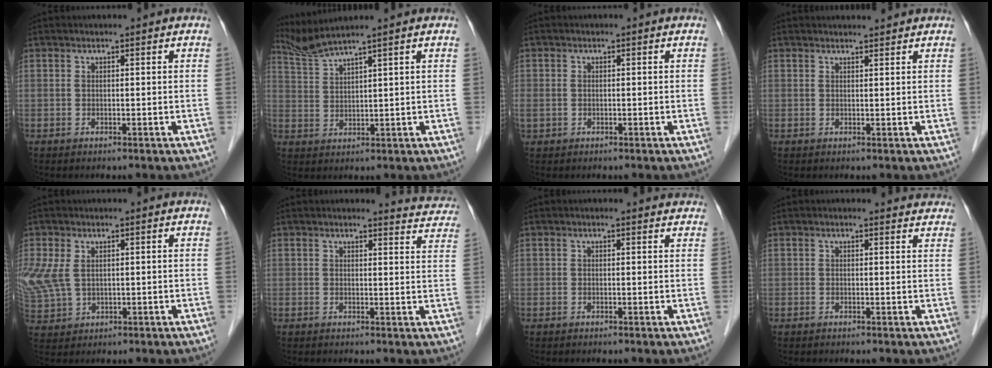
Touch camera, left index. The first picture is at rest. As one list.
[{"total": 4.4, "force": [3.8, -1.8, 1.4], "torque": [-0.044, -0.001, 0.090]}, {"total": 1.4, "force": [-0.3, 1.1, 0.8], "torque": [-0.033, 0.006, 0.000]}, {"total": 1.9, "force": [1.9, 0.0, 0.2], "torque": [-0.009, 0.007, 0.032]}, {"total": 10.9, "force": [2.1, 7.8, 7.4], "torque": [-0.220, 0.007, 0.057]}, {"total": 5.9, "force": [5.8, 0.8, -0.2], "torque": [0.012, -0.027, 0.042]}, {"total": 1.7, "force": [1.6, 0.5, 0.3], "torque": [-0.012, 0.002, 0.008]}, {"total": 3.2, "force": [3.0, 1.0, 0.4], "torque": [-0.004, -0.001, 0.018]}]